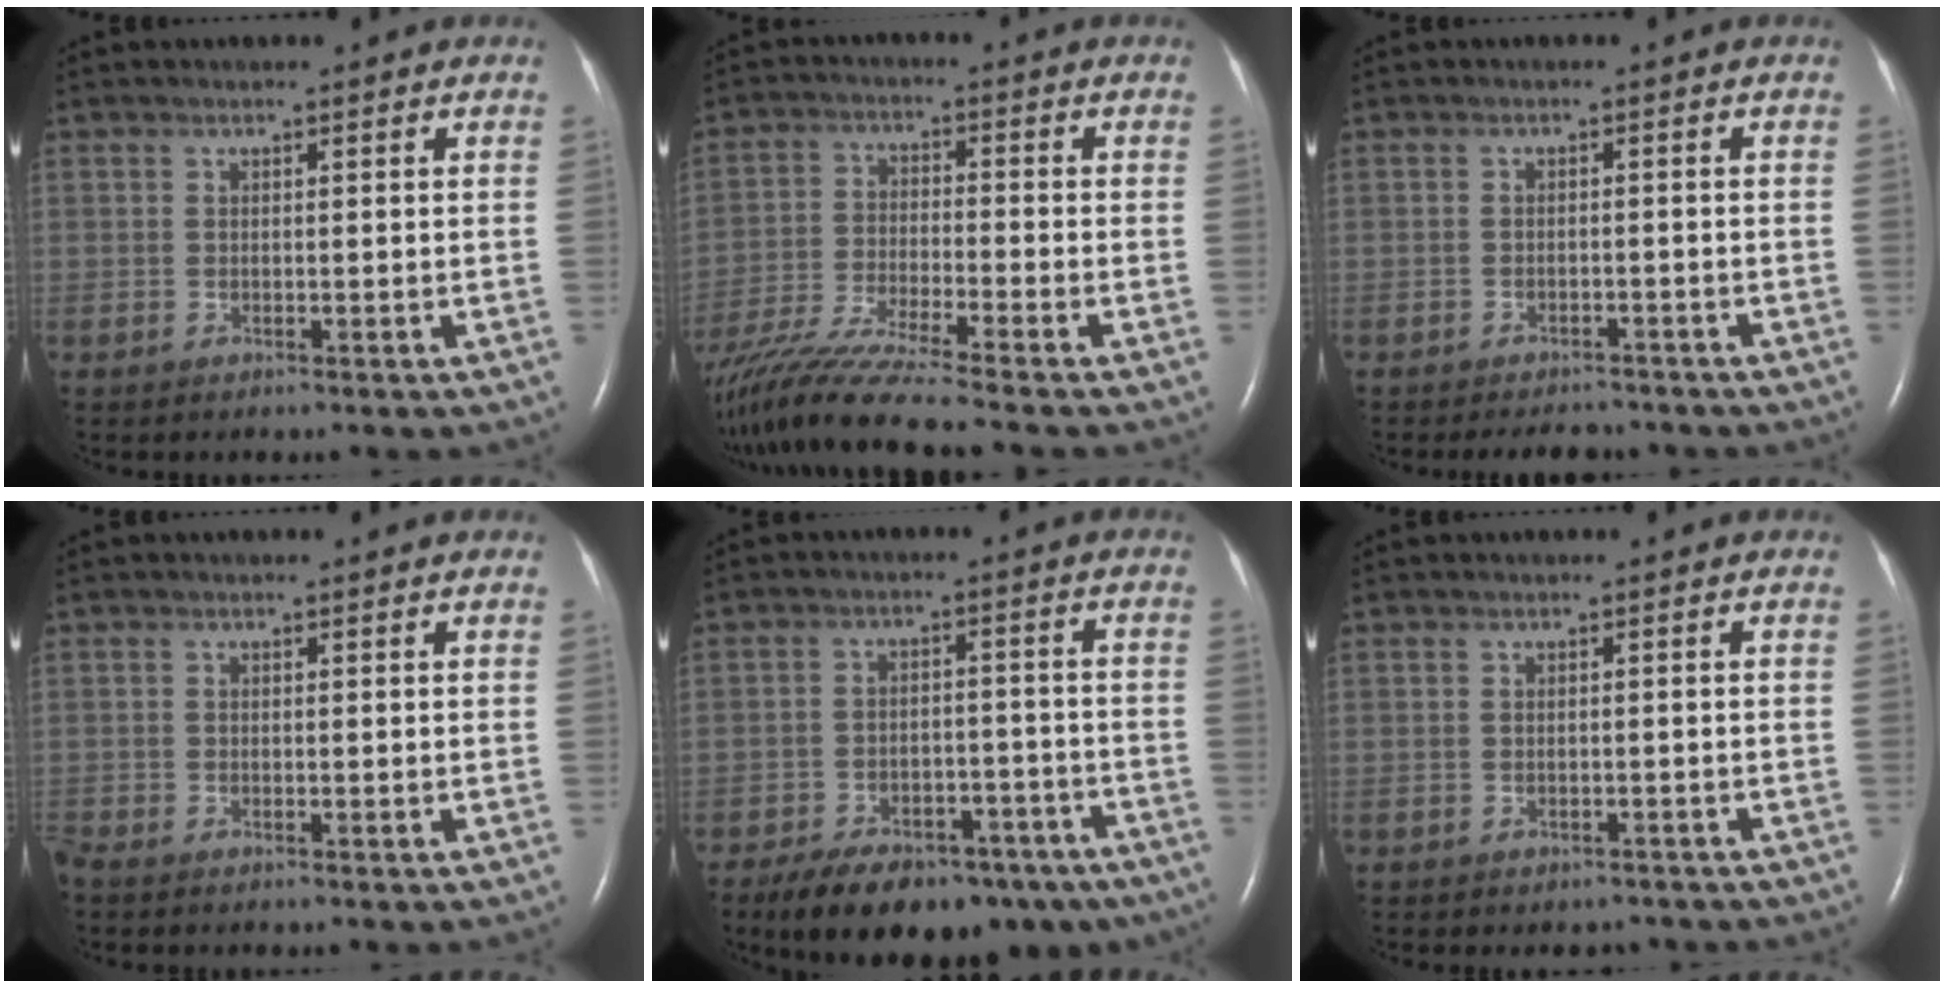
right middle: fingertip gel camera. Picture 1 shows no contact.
{"total": 12.4, "force": [-10.7, -1.6, 6.1], "torque": [-0.105, -0.034, -0.190]}
{"total": 5.1, "force": [-4.6, 1.8, 1.3], "torque": [-0.020, -0.003, -0.059]}
{"total": 0.9, "force": [-0.9, 0.0, 0.2], "torque": [-0.013, -0.005, -0.017]}
{"total": 17.9, "force": [-12.9, 8.5, 9.1], "torque": [-0.132, 0.010, -0.178]}
{"total": 2.3, "force": [-2.0, 1.2, 0.3], "torque": [-0.008, 0.003, -0.024]}